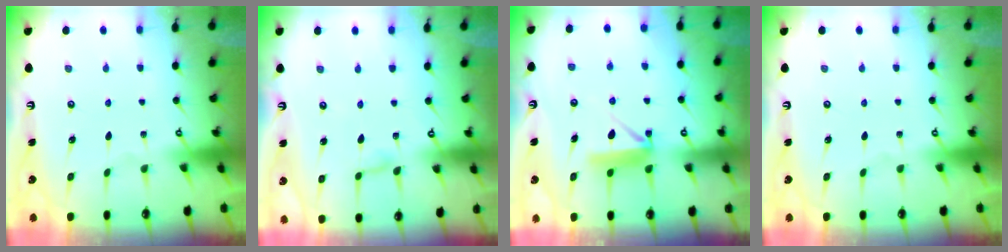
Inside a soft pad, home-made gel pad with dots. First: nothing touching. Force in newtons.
{"total": 4.4, "press": 4.4, "slide": 0.5}
{"total": 8.7, "press": 8.7, "slide": 0.5}
{"total": 0.0}